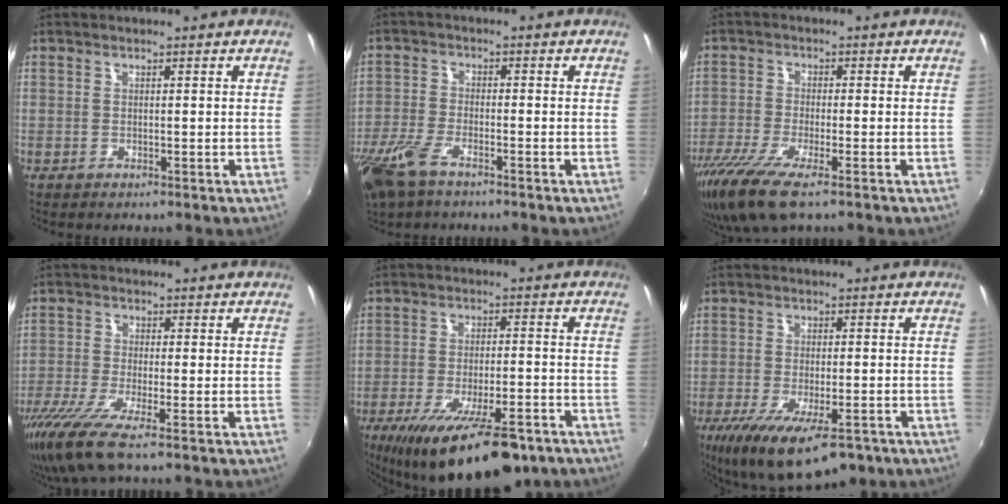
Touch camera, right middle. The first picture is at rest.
{"total": 9.6, "force": [-6.3, 3.7, 6.2], "torque": [-0.160, -0.023, -0.130]}
{"total": 9.9, "force": [-6.6, 2.0, 7.1], "torque": [-0.169, -0.035, -0.126]}
{"total": 9.1, "force": [-6.2, 0.7, 6.6], "torque": [-0.157, -0.038, -0.118]}
{"total": 19.6, "force": [-13.0, 6.2, 13.2], "torque": [-0.235, -0.044, -0.189]}
{"total": 15.7, "force": [-9.7, 5.6, 11.1], "torque": [-0.217, -0.053, -0.149]}